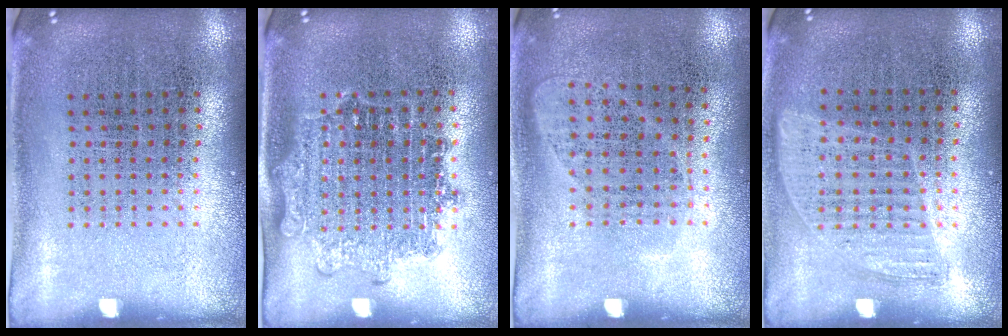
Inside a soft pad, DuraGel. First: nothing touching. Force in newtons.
{"total": 1.4, "press": 1.2, "slide": 0.7}
{"total": 1.0, "press": 0.8, "slide": 0.5}
{"total": 0.9, "press": 0.8, "slide": 0.4}